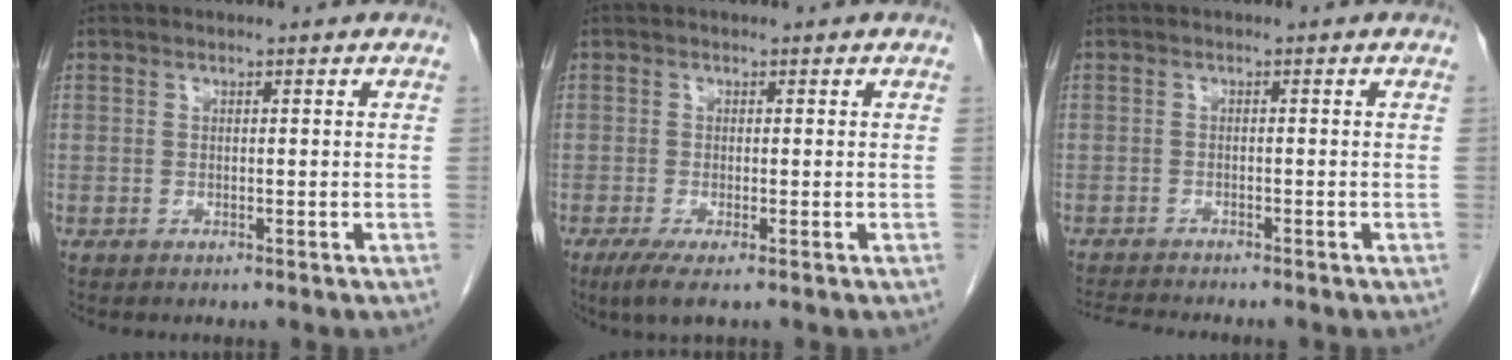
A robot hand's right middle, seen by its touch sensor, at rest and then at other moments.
{"total": 3.1, "force": [-1.7, 0.2, 2.6], "torque": [-0.049, -0.013, -0.032]}
{"total": 5.0, "force": [-4.7, -0.1, 1.6], "torque": [-0.025, -0.015, -0.078]}